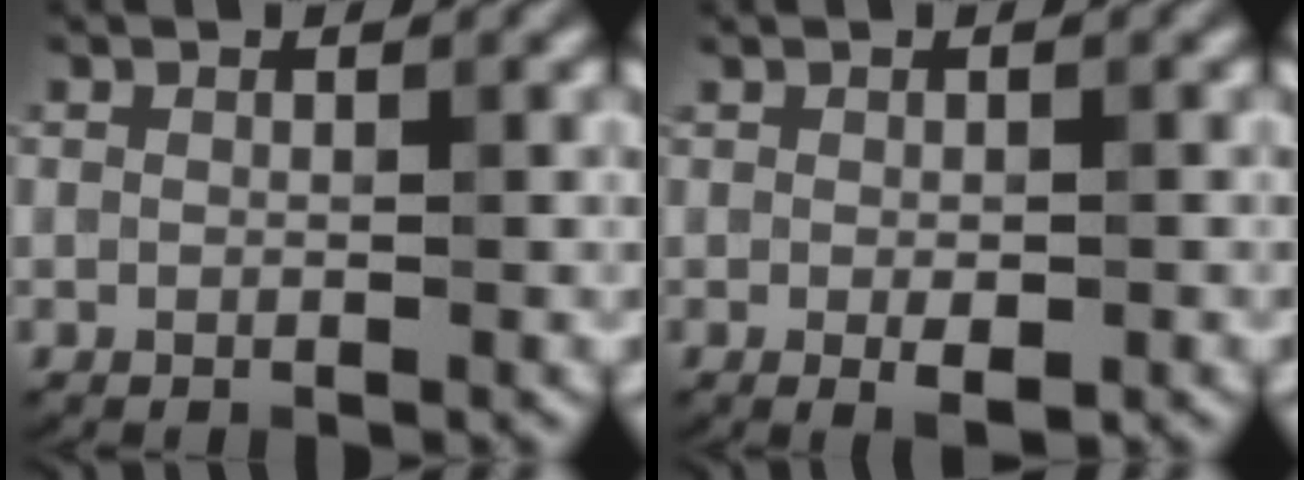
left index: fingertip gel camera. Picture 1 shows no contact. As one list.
[{"total": 2.0, "force": [-0.5, 0.8, 1.8], "torque": [-0.030, -0.007, -0.003]}]